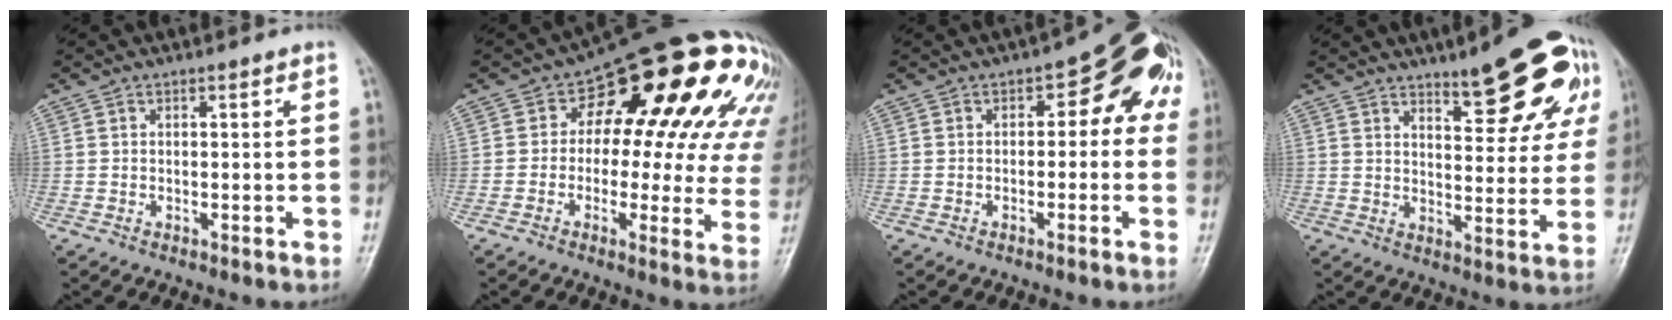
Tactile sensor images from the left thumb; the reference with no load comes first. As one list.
[{"total": 25.4, "force": [9.4, 12.8, 19.8], "torque": [-0.207, 0.018, 0.119]}, {"total": 8.4, "force": [0.8, 5.1, 6.6], "torque": [-0.035, 0.032, -0.004]}, {"total": 14.8, "force": [8.4, 4.9, 11.1], "torque": [-0.105, -0.029, 0.114]}]